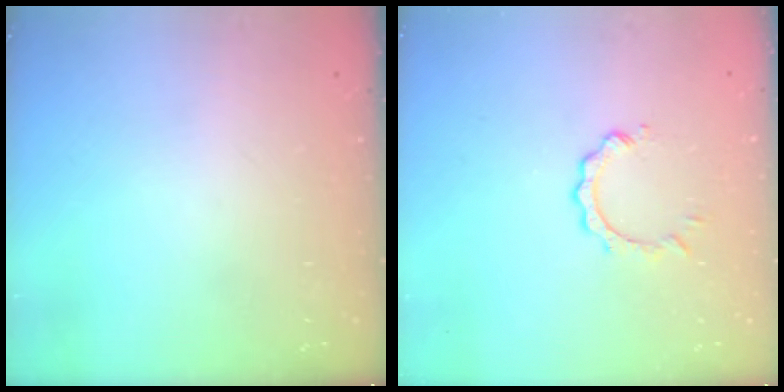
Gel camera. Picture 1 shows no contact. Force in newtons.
{"total": 3.4, "press": 3.4, "slide": 0.5}